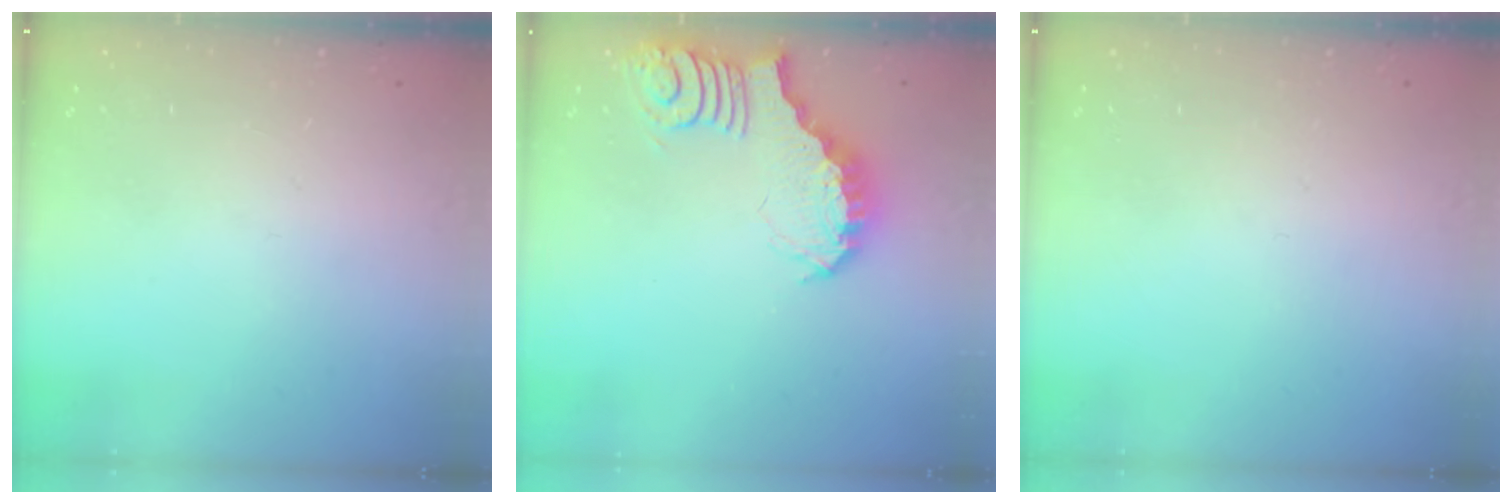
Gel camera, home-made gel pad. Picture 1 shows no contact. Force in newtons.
{"total": 3.9, "press": 3.8, "slide": 0.6}
{"total": 0.0}